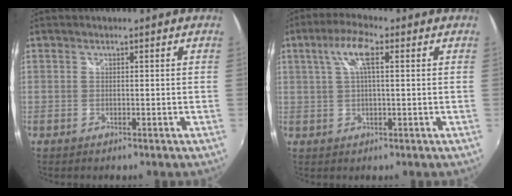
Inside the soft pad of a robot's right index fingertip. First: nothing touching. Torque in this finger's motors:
{"motor_torque": [0.39, -0.03, 0.41, 0.09]}